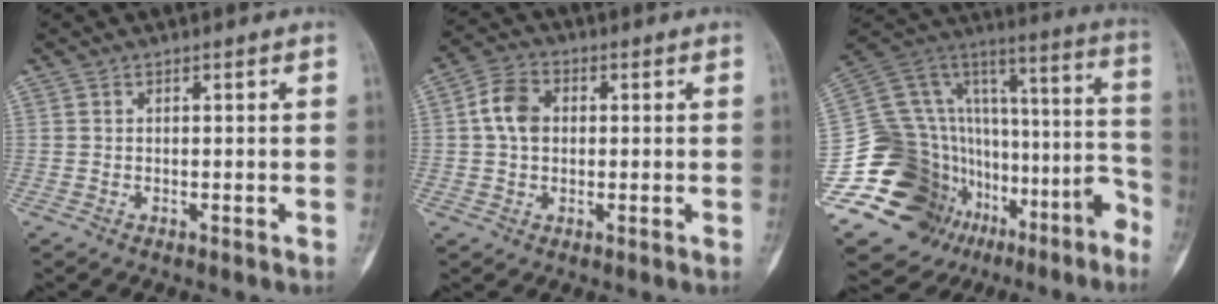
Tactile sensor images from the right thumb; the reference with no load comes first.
{"total": 6.8, "force": [0.7, 5.2, 4.4], "torque": [-0.074, 0.013, 0.007]}
{"total": 32.0, "force": [-17.1, 19.5, 18.7], "torque": [-0.277, 0.150, -0.259]}